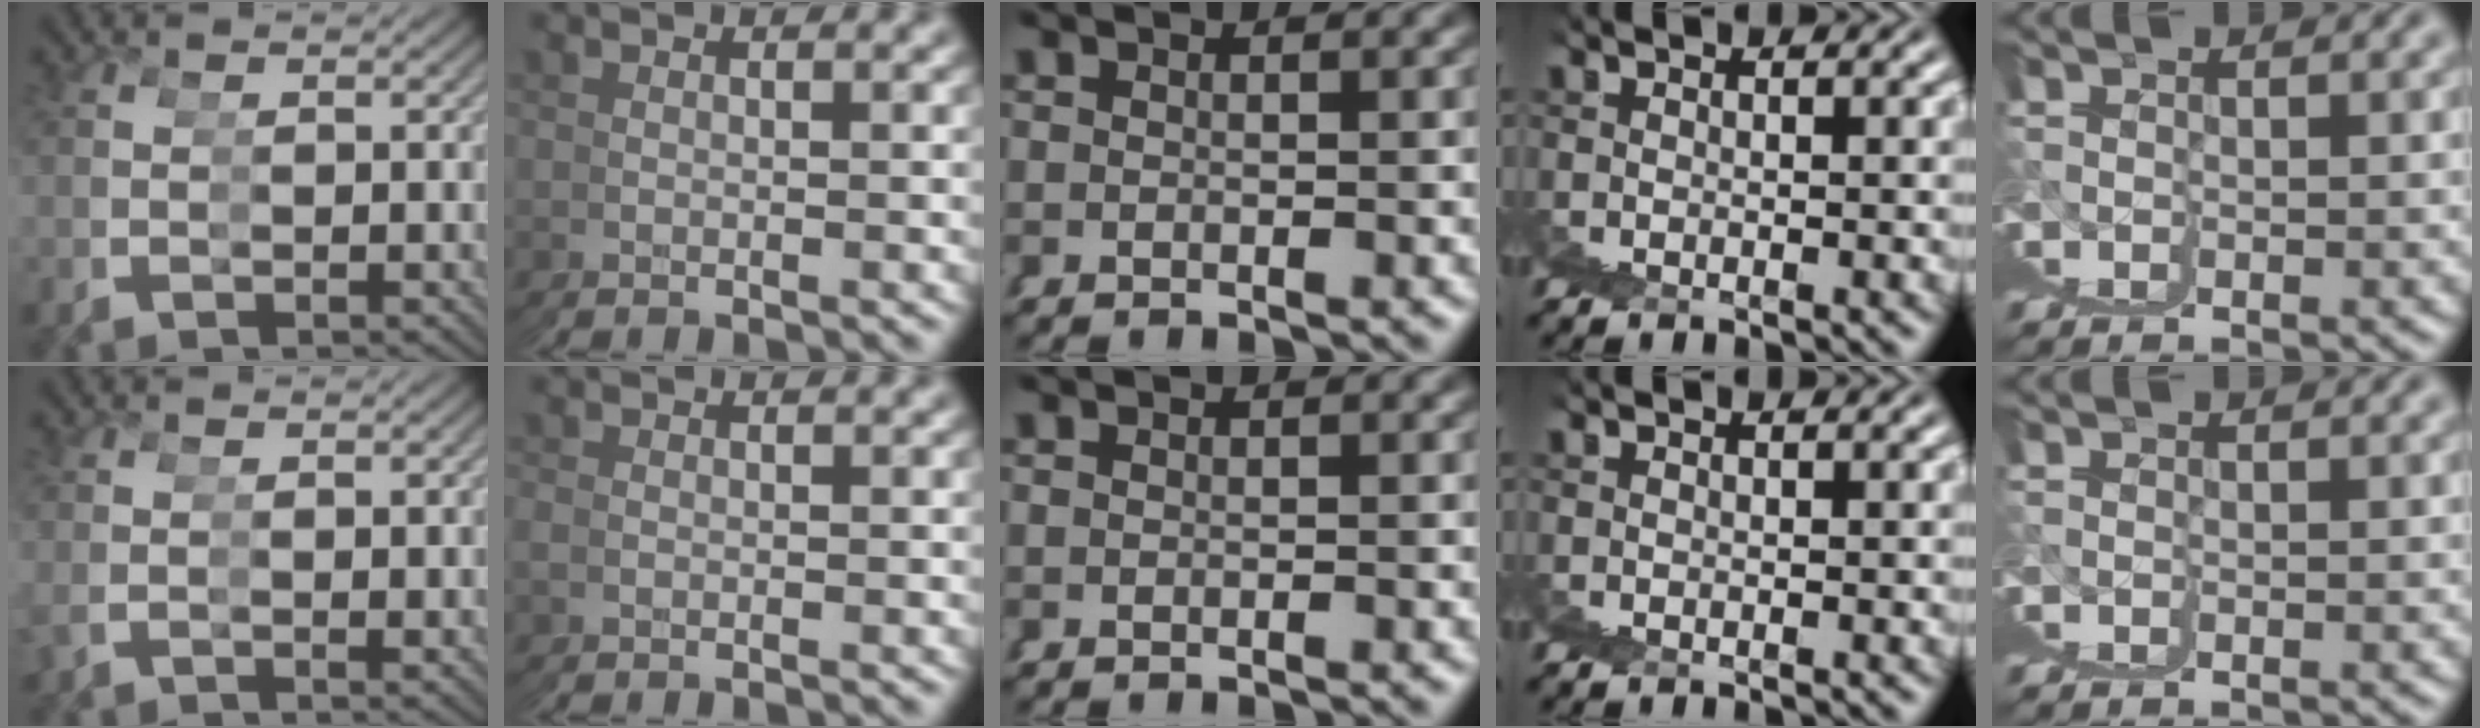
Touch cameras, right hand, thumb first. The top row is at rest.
{"thumb": {"total": 0.9, "force": [0.7, -0.4, 0.0], "torque": [0.007, 0.012, 0.010]}, "index": {"total": 0.5, "force": [-0.2, 0.0, -0.5], "torque": [0.004, -0.001, -0.005]}}